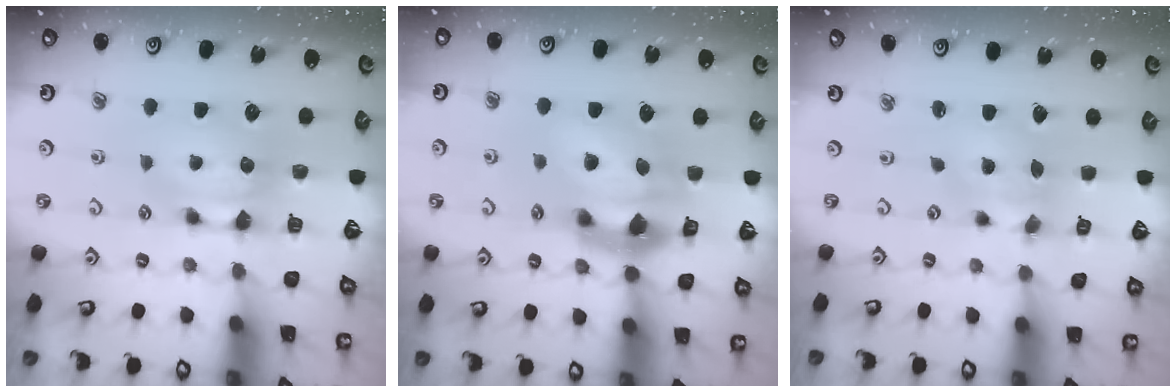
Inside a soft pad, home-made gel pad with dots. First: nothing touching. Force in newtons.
{"total": 7.7, "press": 7.3, "slide": 2.4}
{"total": 1.5, "press": 0.7, "slide": 1.3}